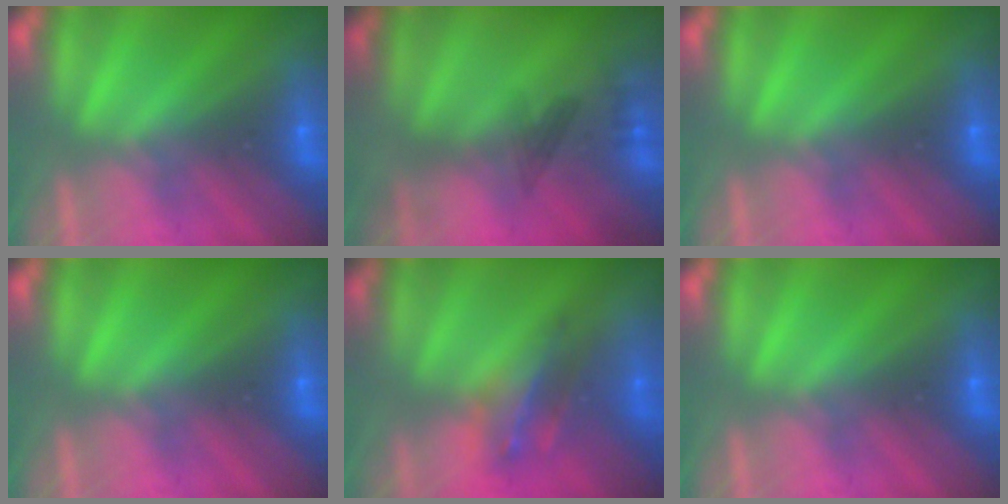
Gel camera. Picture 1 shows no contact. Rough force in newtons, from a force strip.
{"total": 2.3}
{"total": 0.0}
{"total": 0.0}
{"total": 2.9}
{"total": 0.0}